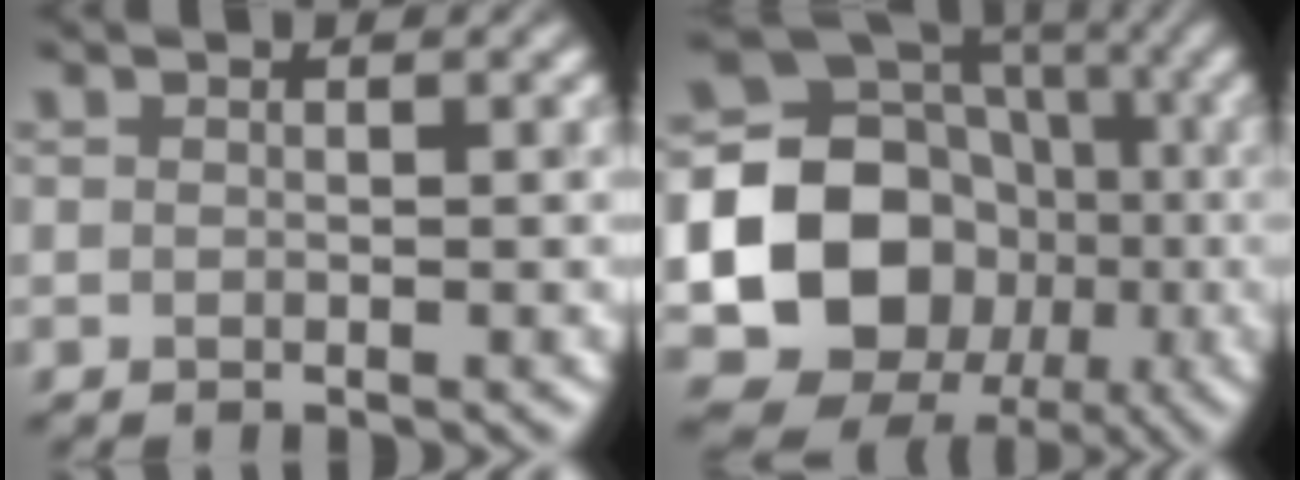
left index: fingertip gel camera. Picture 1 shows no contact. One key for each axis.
{"total": 16.0, "fx": -2.5, "fy": 14.2, "fz": 6.9, "tx": -0.130, "ty": -0.011, "tz": -0.063}